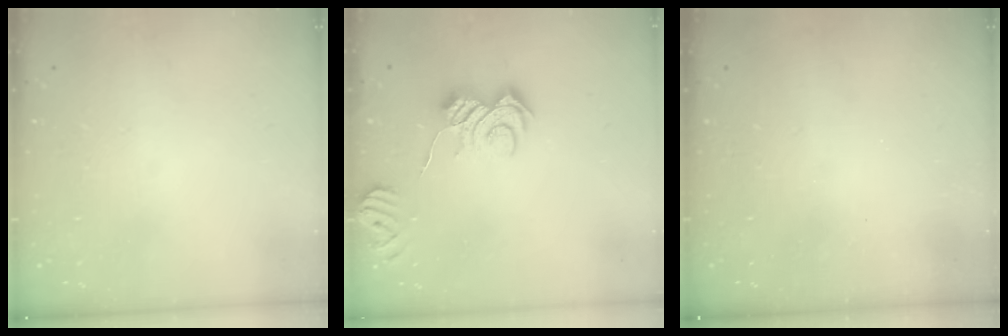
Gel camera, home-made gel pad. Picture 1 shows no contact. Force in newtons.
{"total": 8.5, "press": 8.5, "slide": 0.7}
{"total": 2.4, "press": 2.3, "slide": 0.8}